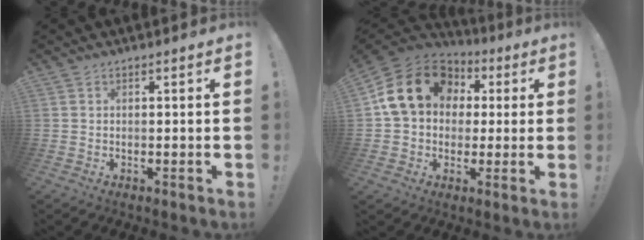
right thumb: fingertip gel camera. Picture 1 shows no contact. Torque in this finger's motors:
{"motor_torque": [1.09, 1.21, 0.79, -0.01, 0.10]}